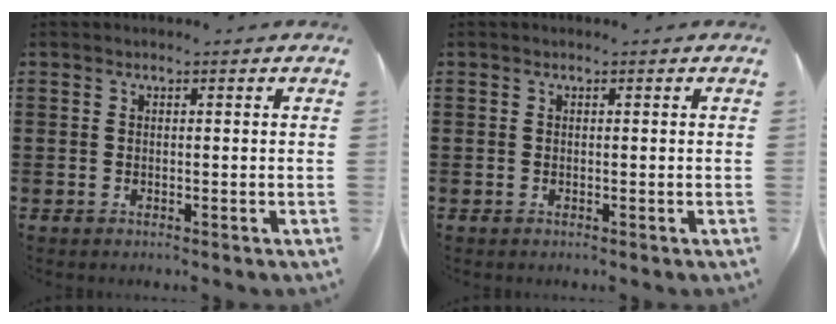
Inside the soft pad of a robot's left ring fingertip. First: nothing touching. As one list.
[{"total": 0.0}]